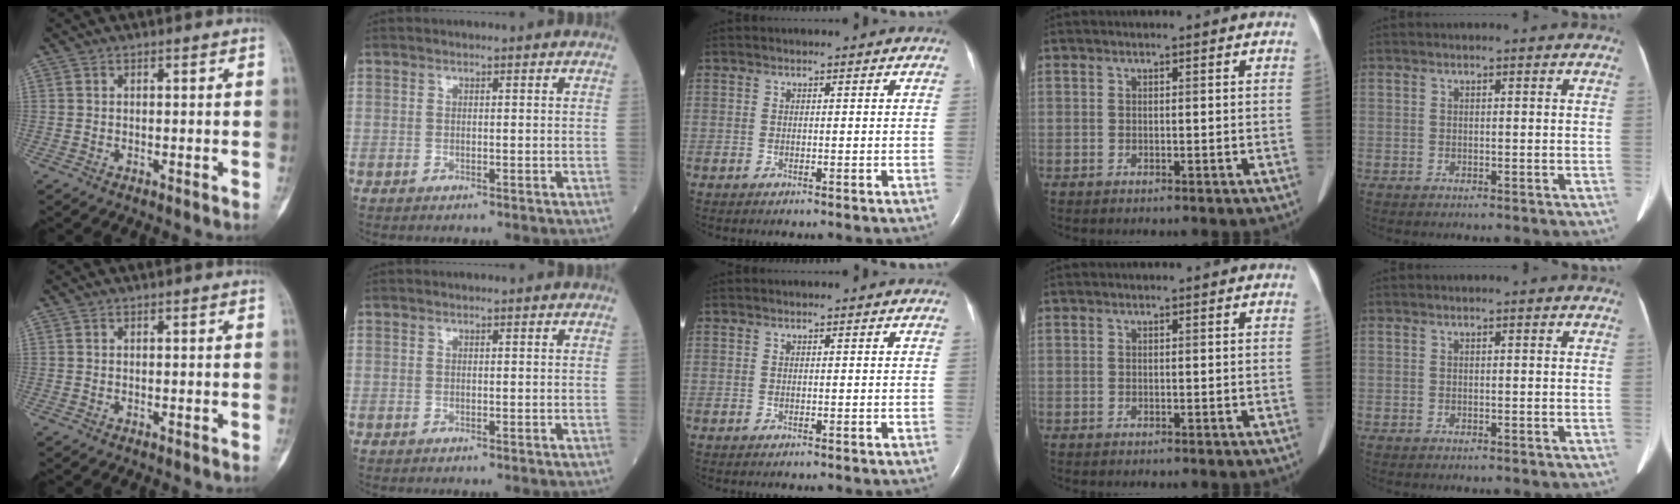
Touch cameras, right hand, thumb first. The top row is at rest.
{}